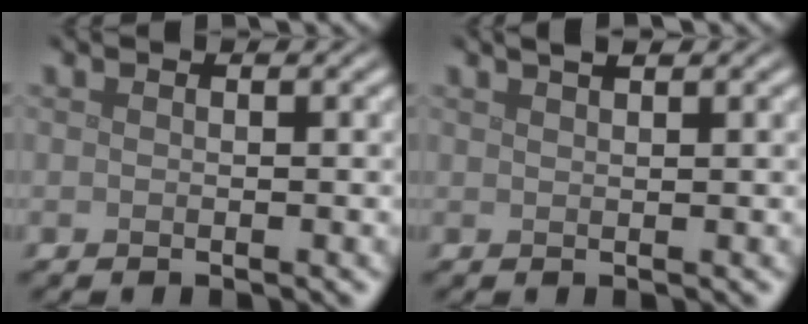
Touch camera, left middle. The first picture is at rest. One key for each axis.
{"total": 1.8, "fx": 1.2, "fy": 0.6, "fz": 1.2, "tx": -0.004, "ty": 0.002, "tz": 0.006}